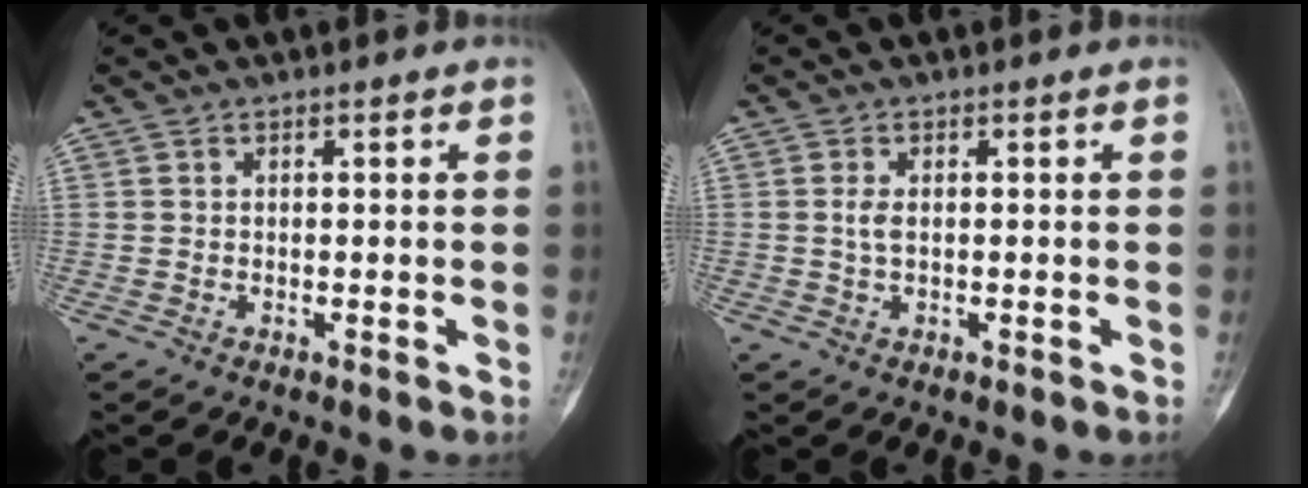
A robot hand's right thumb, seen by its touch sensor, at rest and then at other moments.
{"total": 1.6, "force": [0.1, 0.9, 1.3], "torque": [-0.028, 0.000, 0.001]}